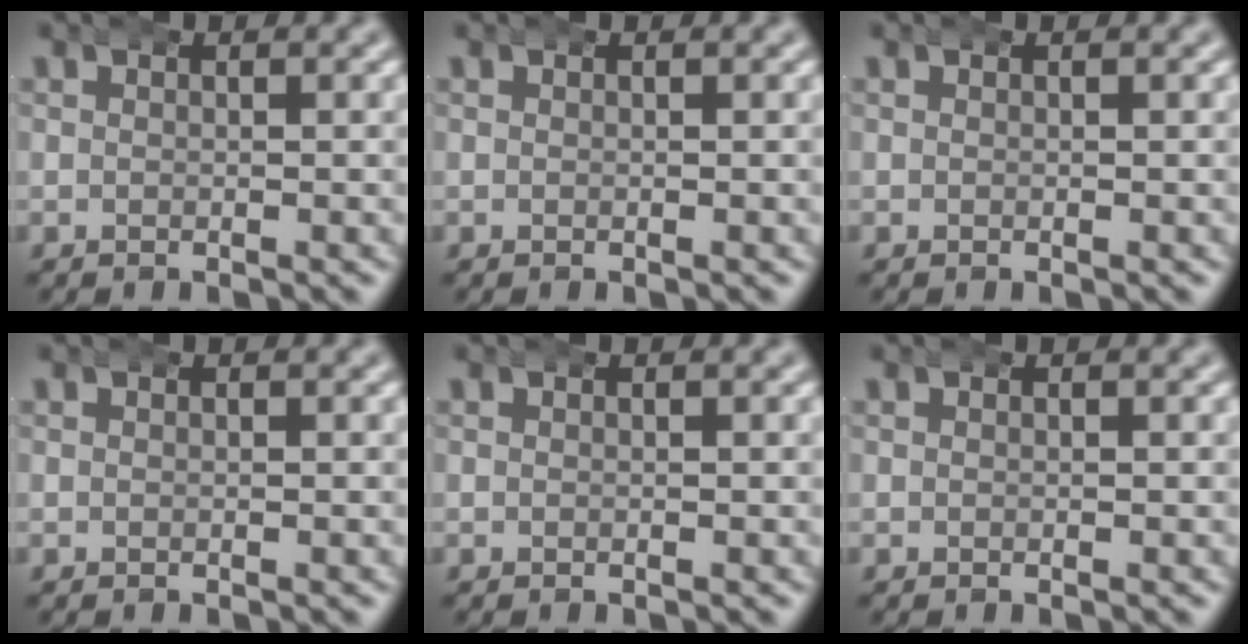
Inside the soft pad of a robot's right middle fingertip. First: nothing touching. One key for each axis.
{"total": 0.0}
{"total": 0.0}
{"total": 0.0}
{"total": 0.0}
{"total": 0.0}